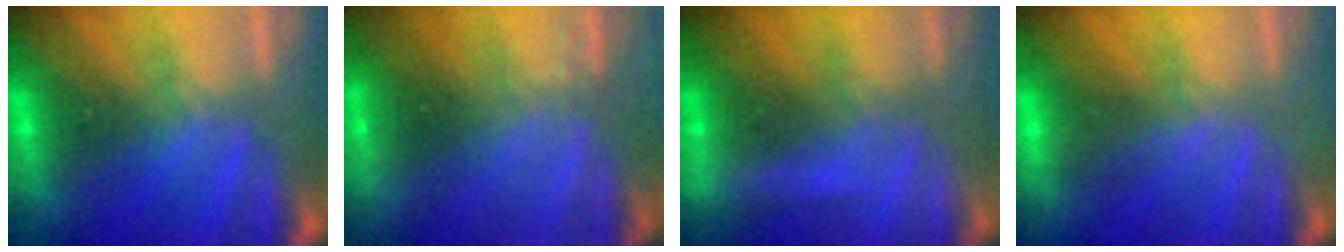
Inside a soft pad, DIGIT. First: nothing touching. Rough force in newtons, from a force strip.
{"total": 2.2}
{"total": 2.1}
{"total": 3.2}